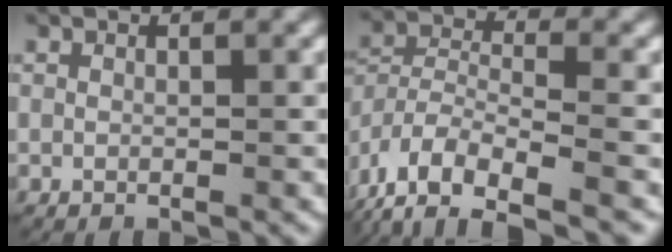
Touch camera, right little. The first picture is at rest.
{"total": 7.1, "force": [-3.4, 4.4, 4.5], "torque": [-0.097, -0.017, -0.052]}